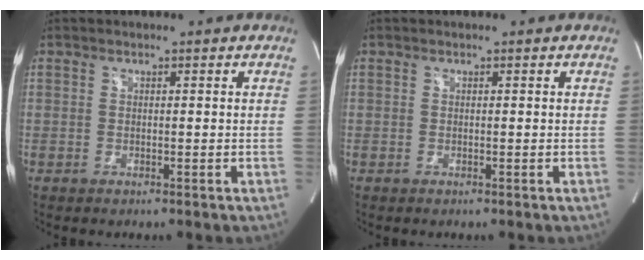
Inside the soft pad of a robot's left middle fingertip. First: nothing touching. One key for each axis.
{"total": 0.0}